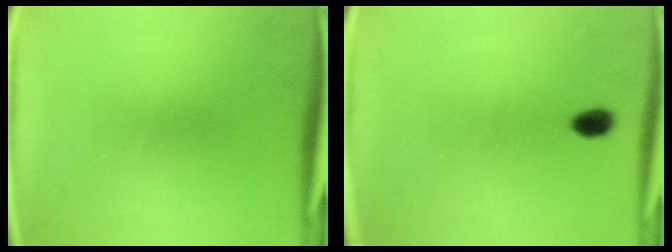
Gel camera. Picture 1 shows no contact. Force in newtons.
{"total": 2.7}